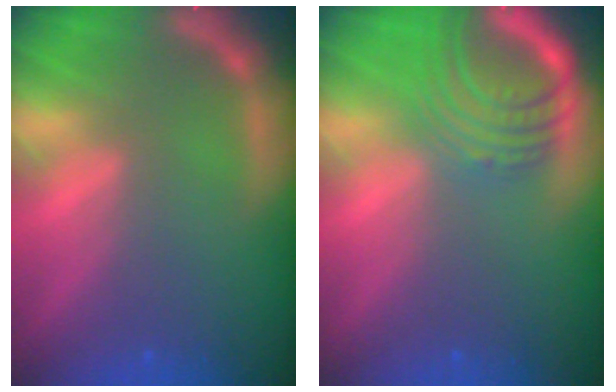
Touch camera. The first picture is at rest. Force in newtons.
{"total": 7.6}